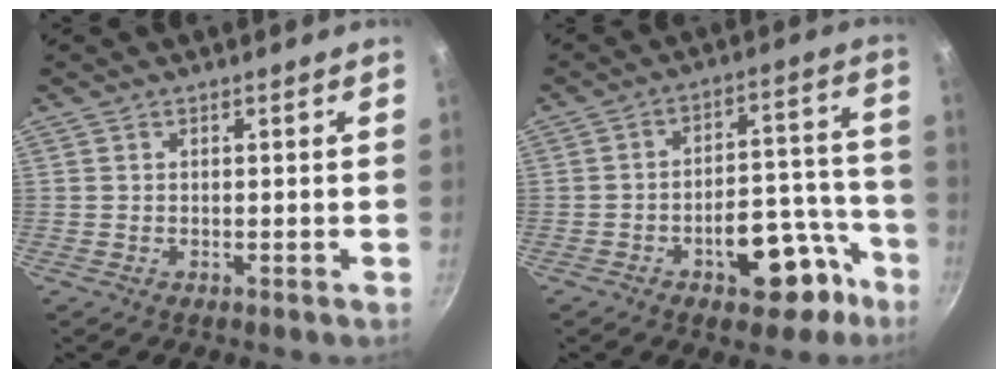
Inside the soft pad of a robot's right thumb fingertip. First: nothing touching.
{"total": 14.3, "force": [-7.4, 7.6, 9.6], "torque": [-0.070, 0.072, -0.095]}